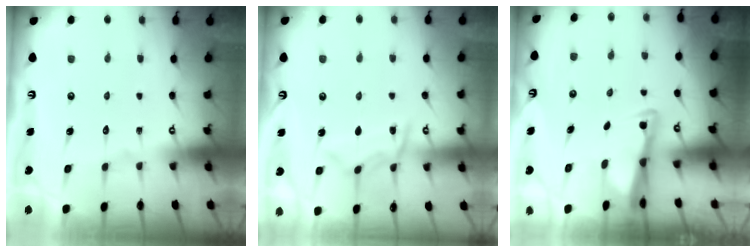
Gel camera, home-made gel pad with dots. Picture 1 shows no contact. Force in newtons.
{"total": 8.0, "press": 7.9, "slide": 0.9}
{"total": 2.8, "press": 2.8, "slide": 0.5}